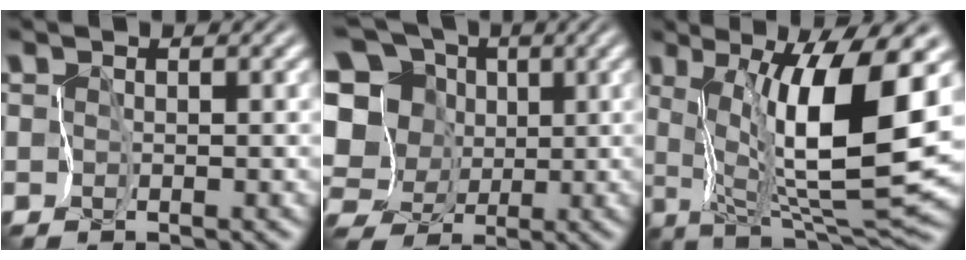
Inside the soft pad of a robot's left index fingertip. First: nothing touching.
{"total": 12.7, "force": [0.6, 11.3, 5.8], "torque": [-0.161, 0.034, -0.009]}
{"total": 10.7, "force": [2.5, 1.9, 10.2], "torque": [-0.174, -0.015, 0.052]}